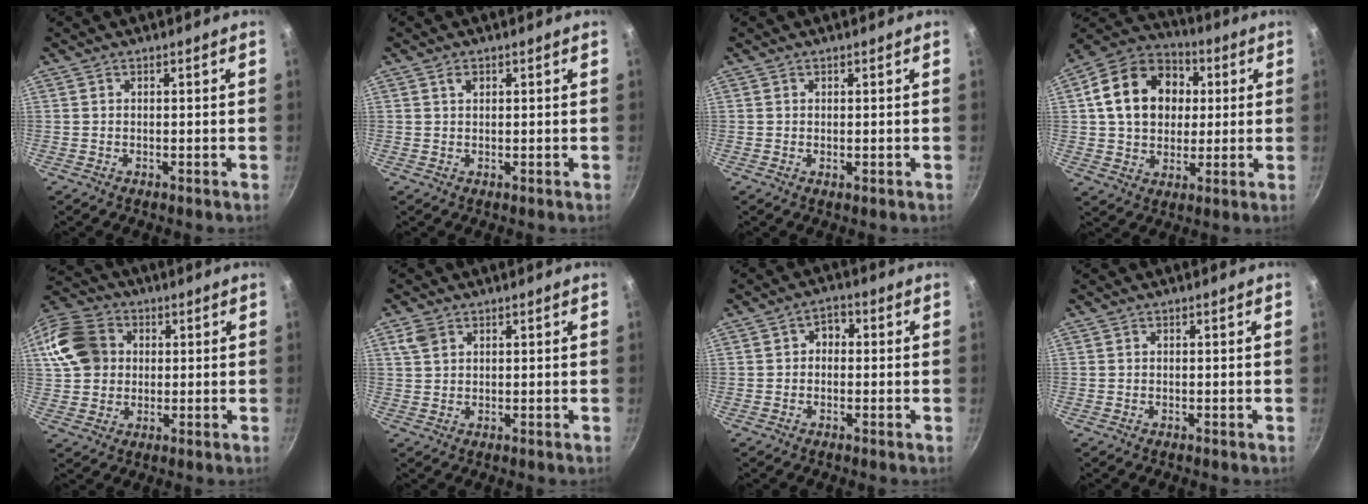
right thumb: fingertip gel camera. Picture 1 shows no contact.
{"total": 1.5, "force": [0.7, 1.0, 0.9], "torque": [-0.010, 0.000, 0.011]}
{"total": 0.6, "force": [0.1, 0.2, 0.5], "torque": [-0.007, -0.001, 0.001]}
{"total": 18.4, "force": [3.3, 14.4, 11.1], "torque": [-0.163, 0.024, 0.048]}
{"total": 15.0, "force": [3.0, 12.5, 7.7], "torque": [-0.144, 0.021, 0.047]}
{"total": 3.4, "force": [1.7, 2.3, 1.8], "torque": [-0.031, 0.001, 0.035]}
{"total": 3.2, "force": [0.1, 2.6, 2.0], "torque": [-0.013, 0.009, -0.006]}
{"total": 0.0}